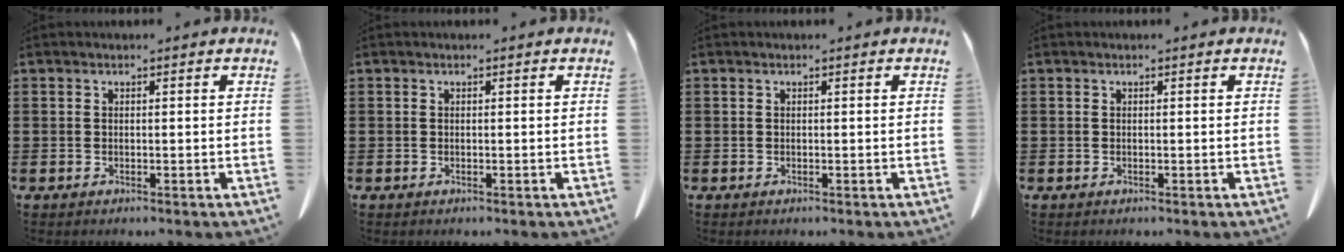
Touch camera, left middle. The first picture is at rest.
{"total": 0.0}
{"total": 0.0}
{"total": 0.0}